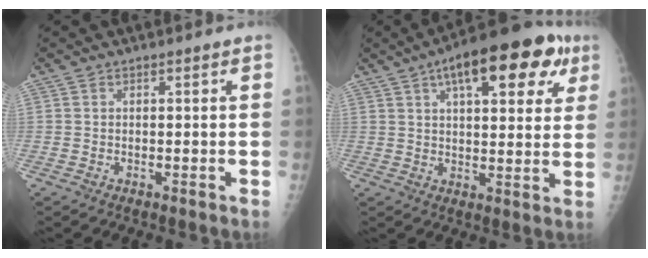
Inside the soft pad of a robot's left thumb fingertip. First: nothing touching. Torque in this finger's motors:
{"motor_torque": [1.44, 1.33, 0.64, 0.02, 0.29]}